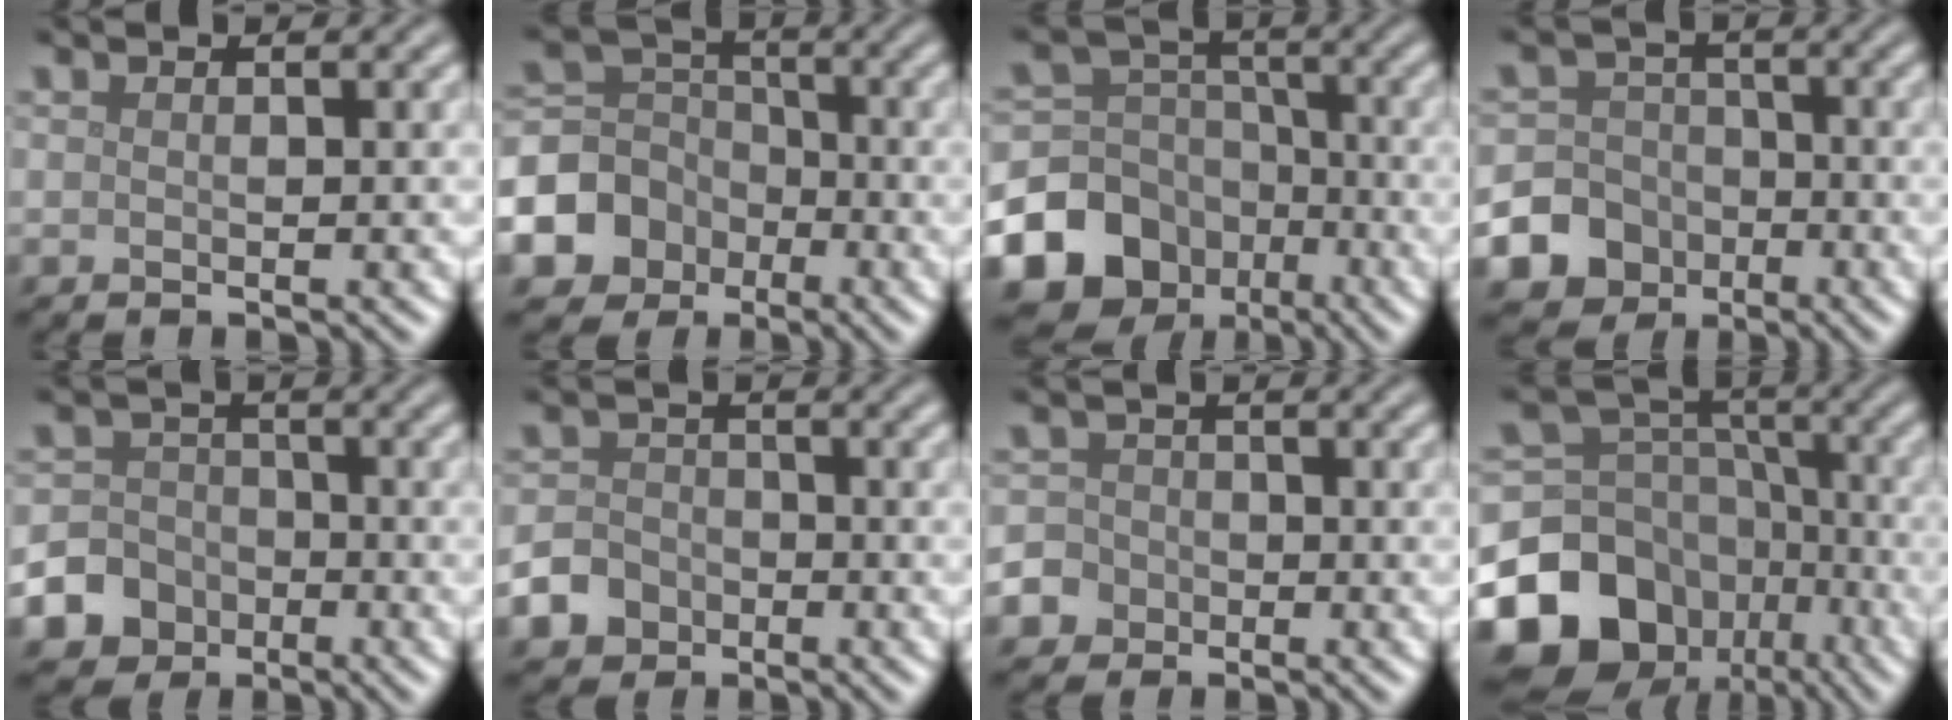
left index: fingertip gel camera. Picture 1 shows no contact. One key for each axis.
{"total": 8.5, "fx": -3.8, "fy": 7.2, "fz": 2.4, "tx": -0.055, "ty": -0.011, "tz": -0.098}
{"total": 12.5, "fx": -6.4, "fy": 10.2, "fz": 3.3, "tx": -0.073, "ty": -0.035, "tz": -0.126}
{"total": 12.2, "fx": -5.4, "fy": 10.8, "fz": 1.7, "tx": -0.051, "ty": -0.041, "tz": -0.103}
{"total": 9.4, "fx": -4.7, "fy": 7.9, "fz": 1.5, "tx": -0.032, "ty": -0.036, "tz": -0.101}
{"total": 5.2, "fx": -3.1, "fy": 4.1, "fz": 1.3, "tx": -0.011, "ty": -0.014, "tz": -0.062}
{"total": 6.4, "fx": -3.1, "fy": 5.4, "fz": 1.2, "tx": -0.027, "ty": -0.016, "tz": -0.074}
{"total": 14.6, "fx": -7.7, "fy": 10.9, "fz": 5.8, "tx": -0.129, "ty": -0.008, "tz": -0.132}